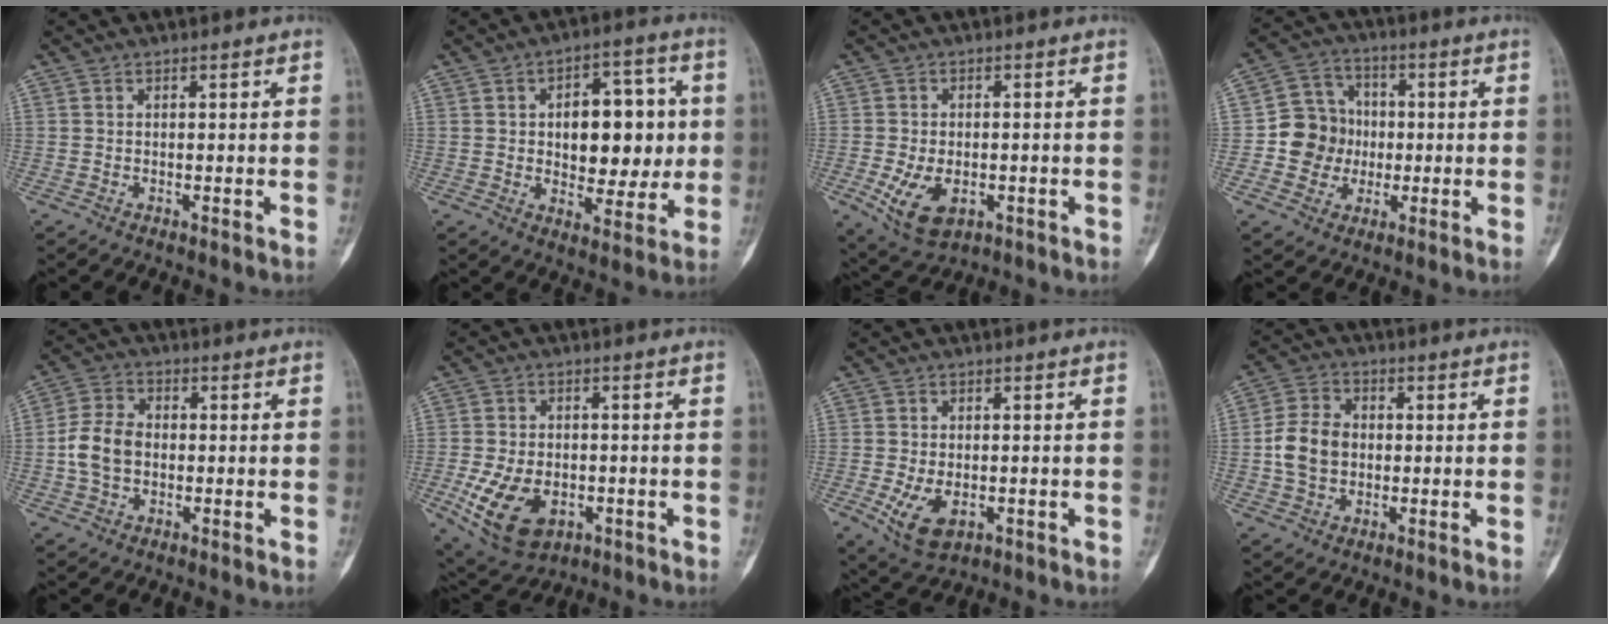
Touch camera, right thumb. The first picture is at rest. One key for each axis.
{"total": 15.0, "fx": 1.2, "fy": 8.9, "fz": 12.1, "tx": -0.113, "ty": 0.012, "tz": 0.019}
{"total": 8.6, "fx": -2.4, "fy": 5.3, "fz": 6.3, "tx": -0.112, "ty": -0.002, "tz": -0.028}
{"total": 10.0, "fx": -1.0, "fy": 9.4, "fz": 3.3, "tx": -0.013, "ty": 0.022, "tz": -0.024}
{"total": 7.8, "fx": -0.8, "fy": 5.7, "fz": 5.3, "tx": -0.100, "ty": 0.019, "tz": -0.021}
{"total": 12.5, "fx": -3.8, "fy": 8.2, "fz": 8.7, "tx": -0.151, "ty": 0.006, "tz": -0.047}
{"total": 7.5, "fx": -2.1, "fy": 4.5, "fz": 5.5, "tx": -0.098, "ty": -0.005, "tz": -0.024}
{"total": 8.5, "fx": -0.5, "fy": 6.6, "fz": 5.4, "tx": -0.091, "ty": 0.015, "tz": -0.013}